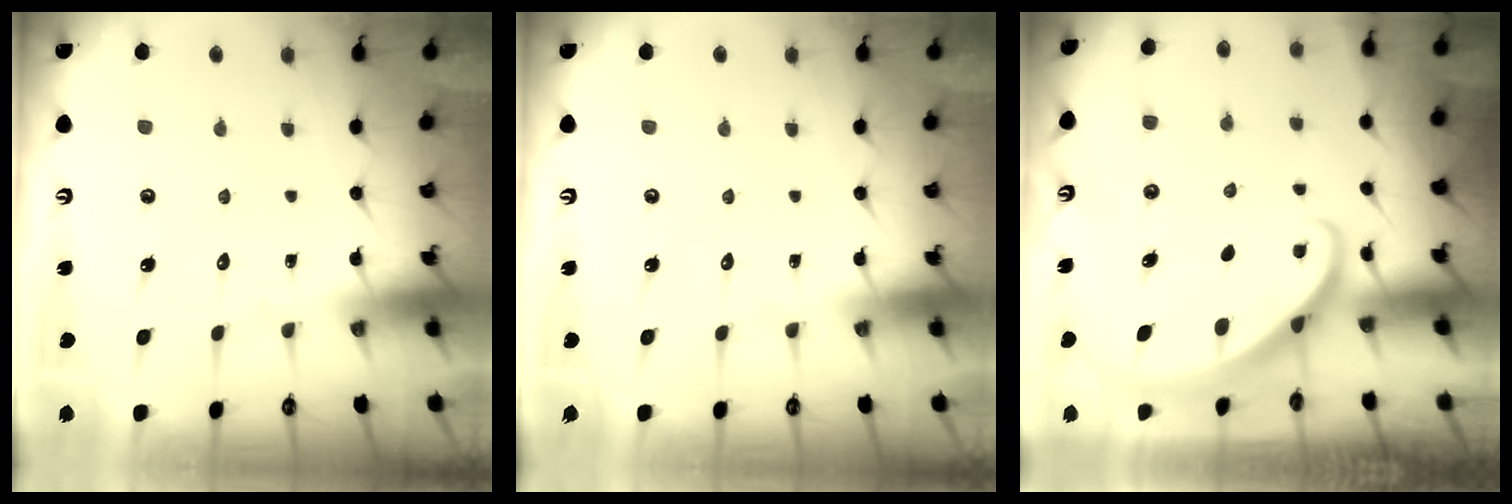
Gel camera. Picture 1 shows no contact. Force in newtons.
{"total": 0.0}
{"total": 1.8, "press": 1.8, "slide": 0.1}